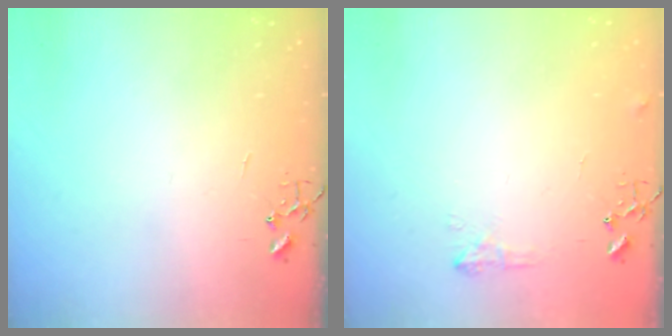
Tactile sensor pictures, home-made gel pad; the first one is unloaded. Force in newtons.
{"total": 6.4, "press": 6.3, "slide": 0.8}